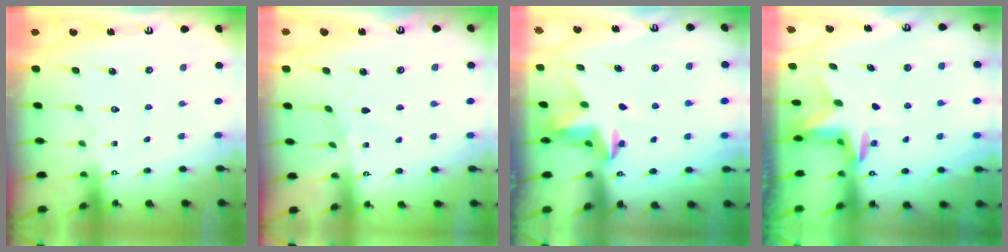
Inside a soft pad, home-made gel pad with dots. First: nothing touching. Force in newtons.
{"total": 1.7, "press": 1.7, "slide": 0.4}
{"total": 3.6, "press": 3.6, "slide": 0.3}
{"total": 3.0, "press": 3.0, "slide": 0.2}